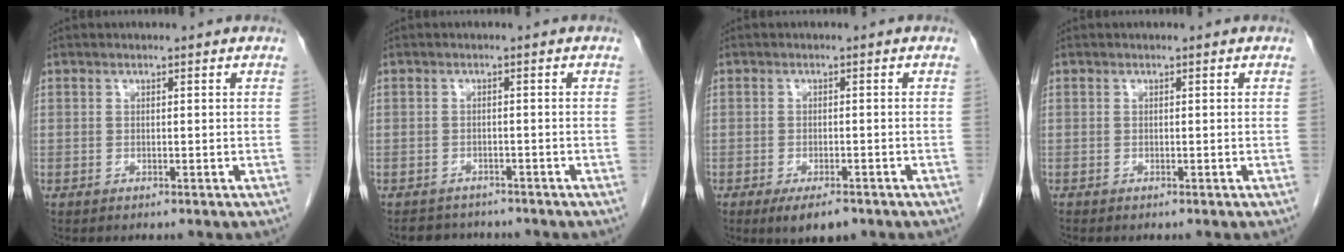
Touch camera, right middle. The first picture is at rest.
{"total": 4.0, "force": [-3.7, 1.5, 0.2], "torque": [-0.007, -0.003, -0.052]}
{"total": 5.9, "force": [-3.9, 2.0, 3.9], "torque": [-0.062, -0.011, -0.057]}
{"total": 0.0}